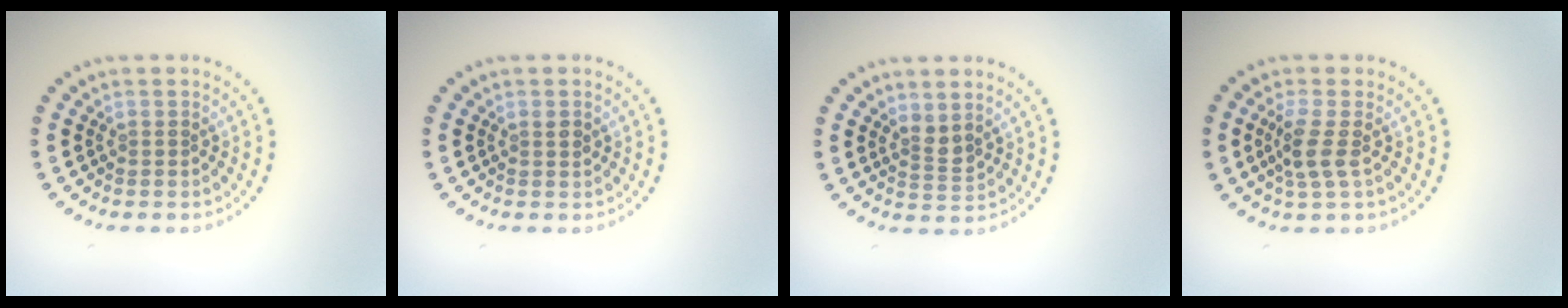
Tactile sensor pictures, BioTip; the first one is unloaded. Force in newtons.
{"total": 0.8, "press": 0.7, "slide": 0.3}
{"total": 1.7, "press": 1.3, "slide": 1.1}
{"total": 2.5, "press": 2.0, "slide": 1.4}